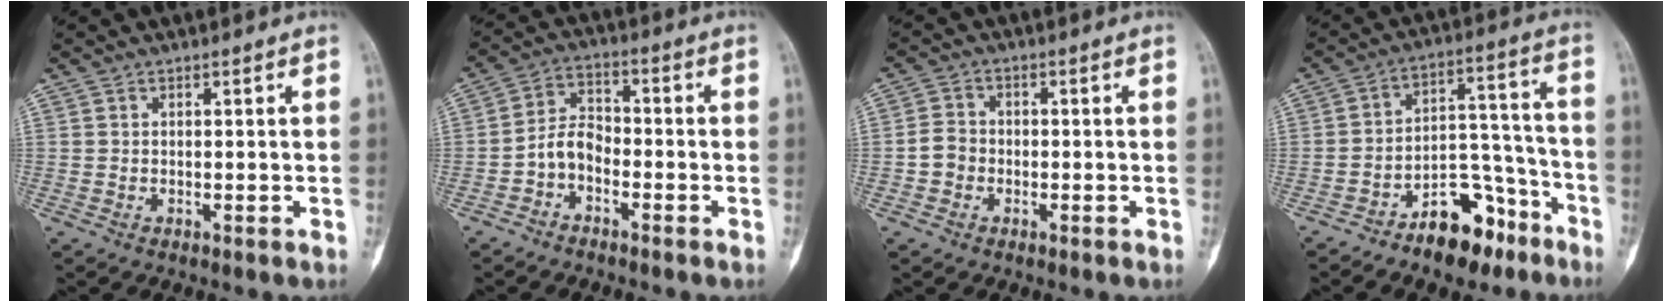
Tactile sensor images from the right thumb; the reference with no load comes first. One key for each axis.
{"total": 5.6, "fx": -2.6, "fy": 3.7, "fz": 3.3, "tx": -0.054, "ty": 0.031, "tz": -0.060}
{"total": 3.5, "fx": -1.0, "fy": 3.1, "fz": 1.4, "tx": -0.011, "ty": 0.014, "tz": -0.025}
{"total": 12.6, "fx": -8.4, "fy": 6.5, "fz": 6.7, "tx": -0.070, "ty": 0.093, "tz": -0.136}